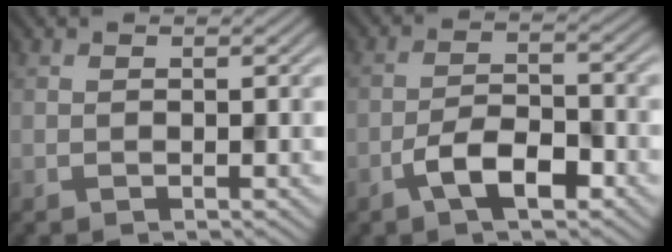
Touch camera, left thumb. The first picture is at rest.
{"total": 5.5, "force": [-3.1, 2.2, 4.0], "torque": [-0.072, 0.005, -0.062]}